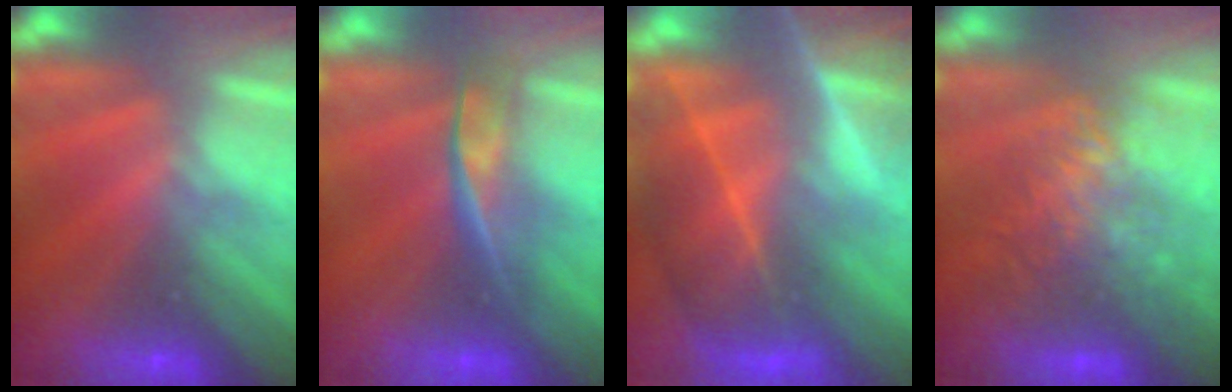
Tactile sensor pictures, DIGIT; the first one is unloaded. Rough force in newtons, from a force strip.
{"total": 2.4}
{"total": 7.1}
{"total": 7.9}